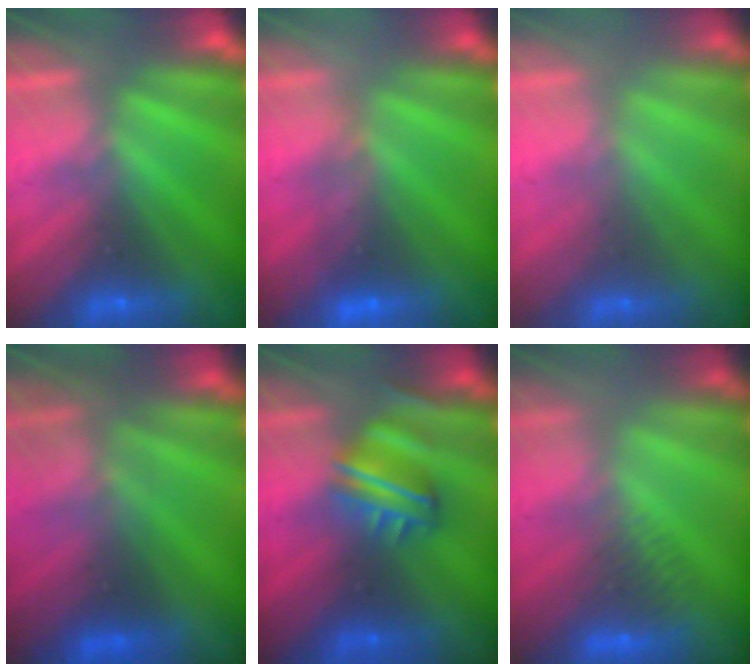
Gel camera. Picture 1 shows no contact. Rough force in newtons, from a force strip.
{"total": 4.4}
{"total": 2.5}
{"total": 4.4}
{"total": 4.2}
{"total": 3.4}